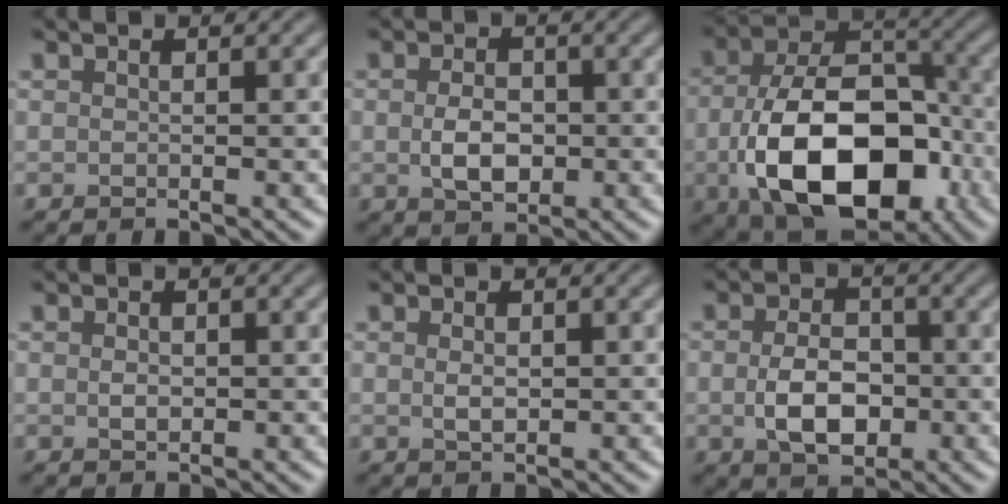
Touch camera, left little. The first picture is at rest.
{"total": 3.5, "force": [-0.4, 2.3, 2.6], "torque": [-0.051, -0.002, -0.008]}
{"total": 14.0, "force": [-3.7, 8.6, 10.4], "torque": [-0.184, -0.034, -0.062]}
{"total": 1.0, "force": [0.0, 0.7, 0.8], "torque": [-0.016, 0.000, -0.001]}
{"total": 1.3, "force": [0.1, 0.8, 1.1], "torque": [-0.023, -0.001, 0.003]}
{"total": 4.9, "force": [-0.8, 3.2, 3.6], "torque": [-0.074, -0.006, -0.016]}